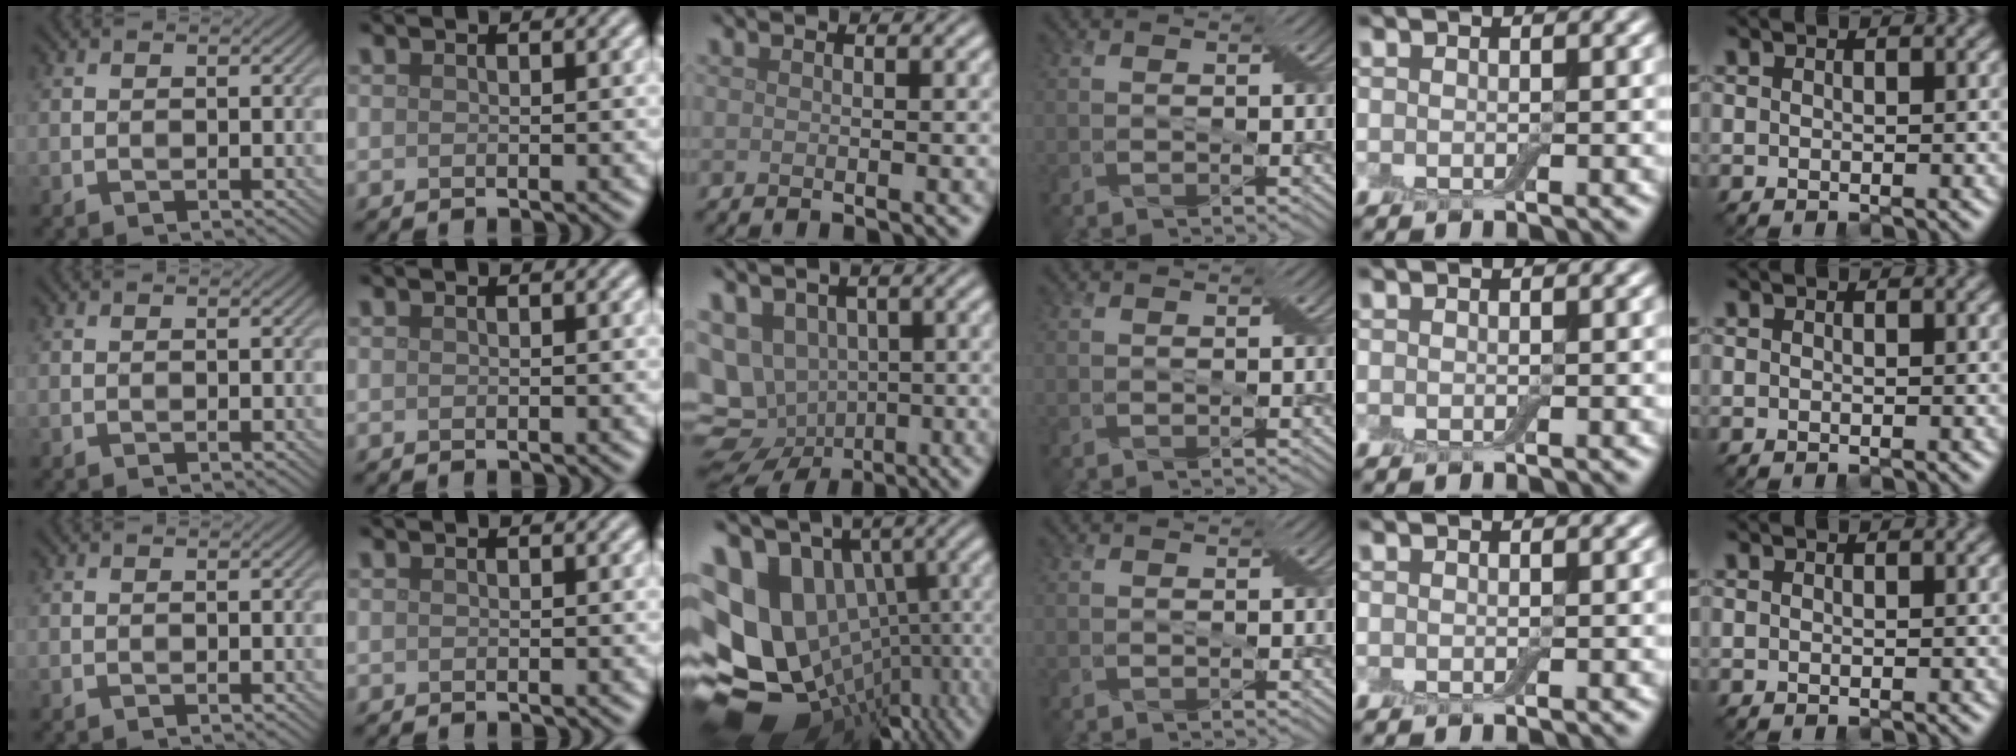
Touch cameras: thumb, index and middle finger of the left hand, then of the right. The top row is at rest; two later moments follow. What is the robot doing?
{"motion": "press", "object": "electronic device side button"}